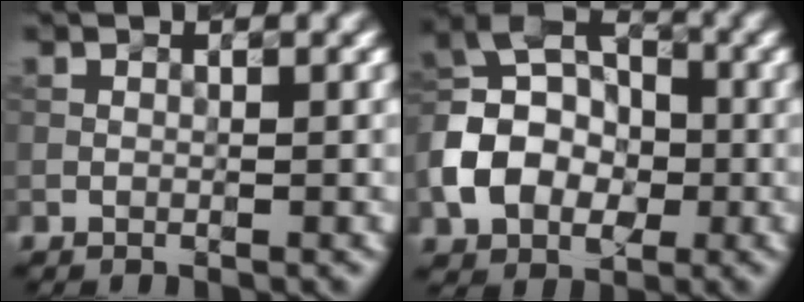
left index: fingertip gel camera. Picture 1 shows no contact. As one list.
[{"total": 7.4, "force": [-2.1, 5.6, 4.3], "torque": [-0.081, 0.010, -0.054]}]